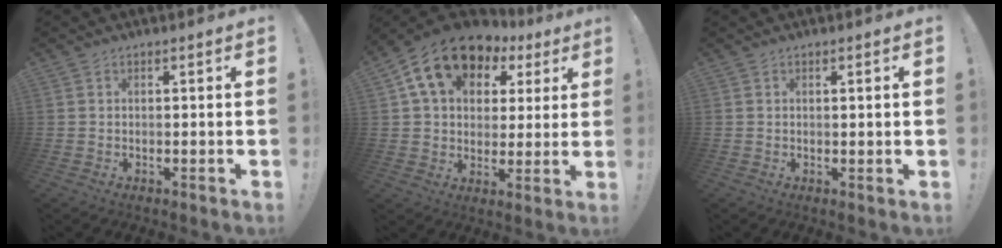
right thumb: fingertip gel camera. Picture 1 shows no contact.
{"total": 16.4, "force": [8.4, 10.8, 9.1], "torque": [-0.150, -0.032, 0.155]}
{"total": 1.1, "force": [0.3, -0.3, 1.0], "torque": [-0.018, -0.001, 0.003]}